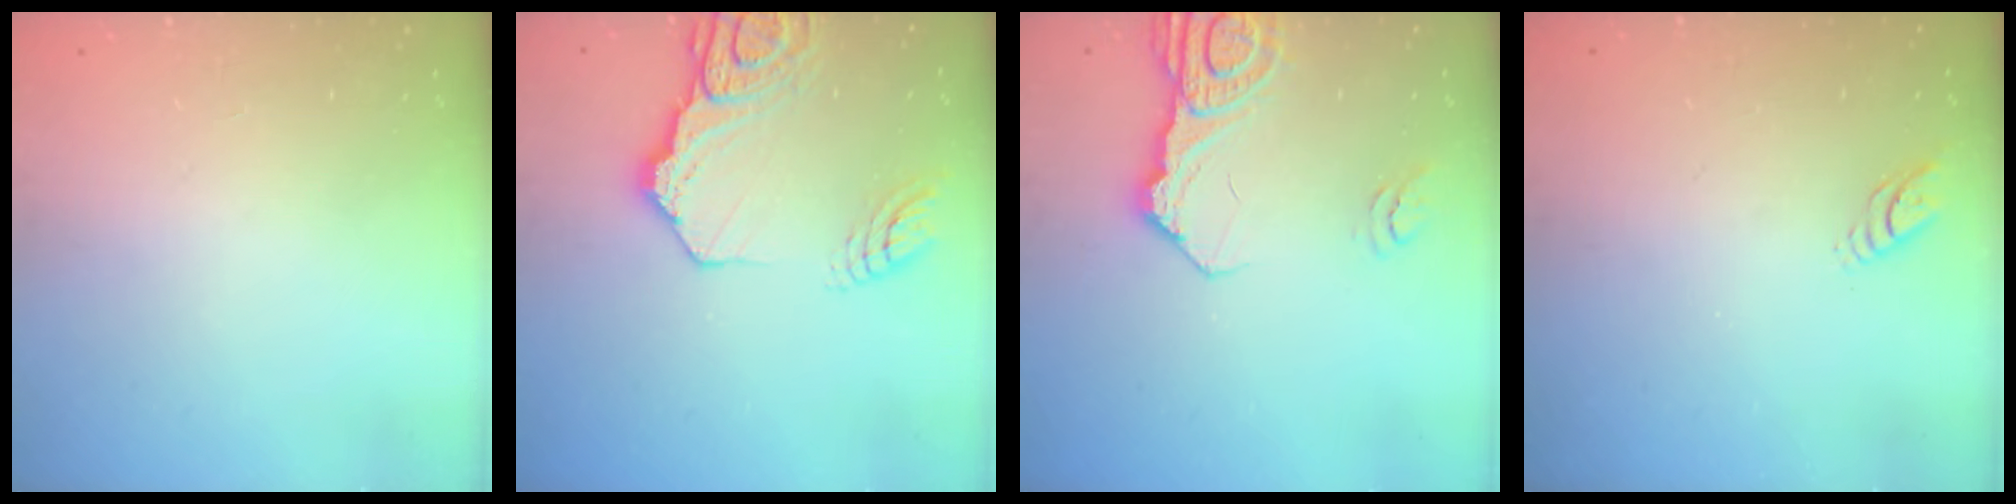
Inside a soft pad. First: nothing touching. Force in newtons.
{"total": 16.7, "press": 16.6, "slide": 2.0}
{"total": 13.2, "press": 13.2, "slide": 1.4}
{"total": 3.6, "press": 3.5, "slide": 0.3}